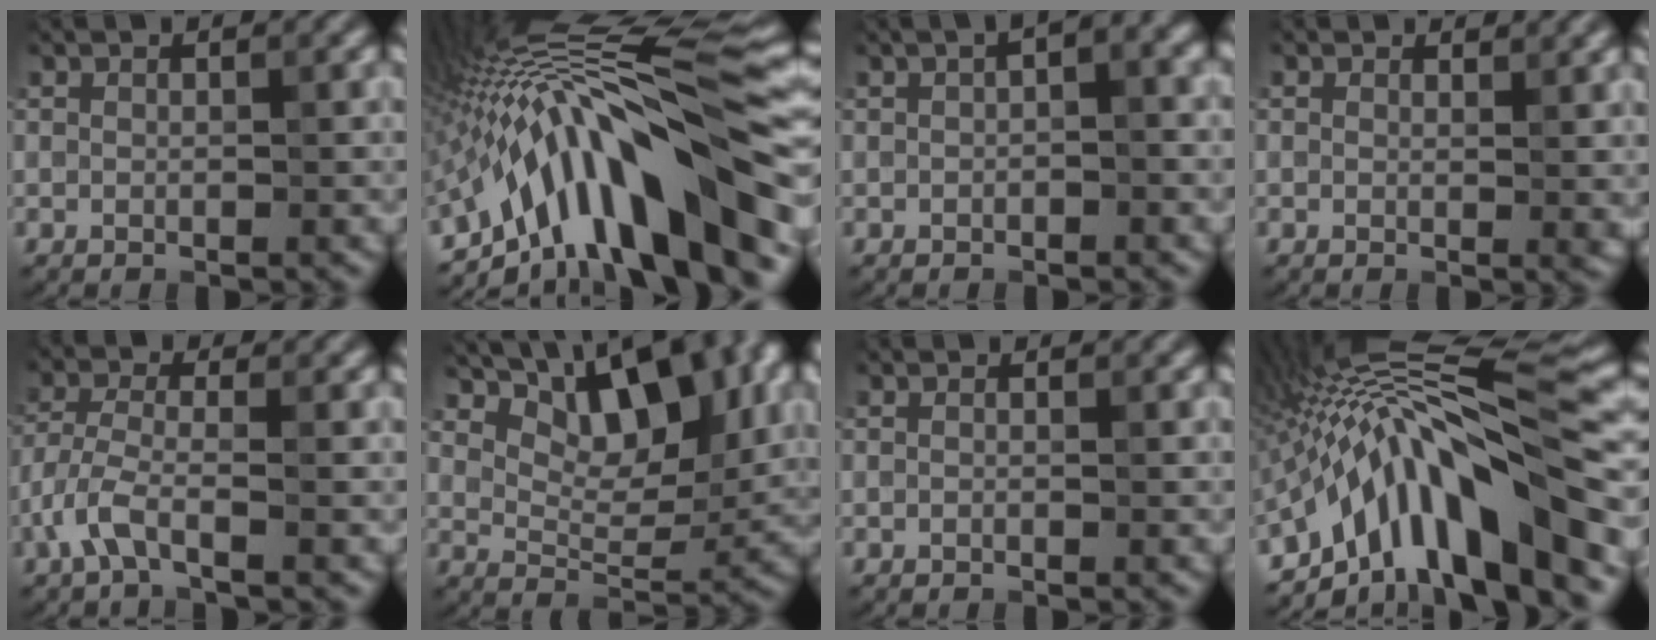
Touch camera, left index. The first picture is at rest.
{"total": 15.5, "force": [-4.9, 4.0, 14.2], "torque": [-0.219, 0.041, -0.078]}
{"total": 2.8, "force": [0.4, 0.8, 2.6], "torque": [-0.033, 0.013, 0.001]}
{"total": 1.6, "force": [1.1, 0.5, 1.0], "torque": [-0.012, -0.004, 0.017]}
{"total": 3.4, "force": [-2.0, 0.9, 2.6], "torque": [-0.065, 0.005, -0.052]}
{"total": 9.5, "force": [5.8, 4.0, 6.4], "torque": [-0.093, -0.001, 0.093]}
{"total": 0.0}
{"total": 14.2, "force": [-5.4, 3.6, 12.6], "torque": [-0.193, 0.028, -0.089]}